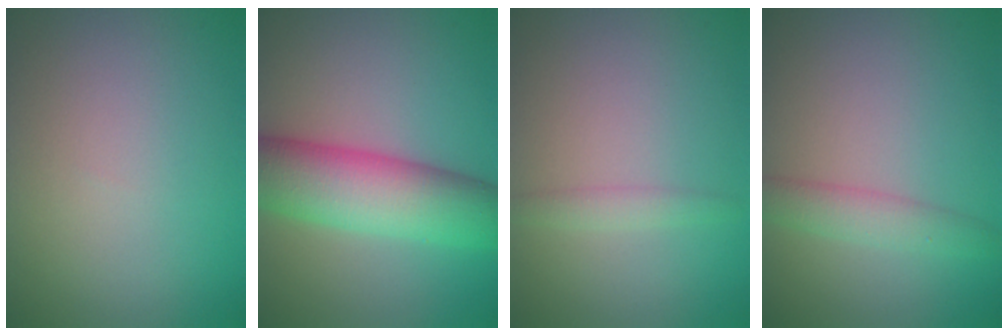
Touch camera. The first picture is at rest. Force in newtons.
{"total": 9.3, "press": 9.3, "slide": 0.2}
{"total": 1.3, "press": 1.3, "slide": 0.1}
{"total": 2.8, "press": 2.8, "slide": 0.1}